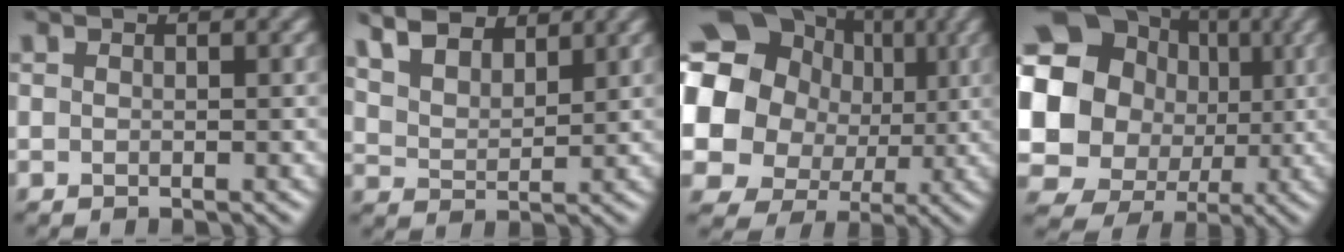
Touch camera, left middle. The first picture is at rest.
{"total": 7.2, "force": [5.7, 3.1, 3.1], "torque": [-0.086, 0.018, 0.094]}
{"total": 15.9, "force": [3.4, 13.8, 7.1], "torque": [-0.168, 0.020, 0.045]}
{"total": 13.5, "force": [2.2, 12.2, 5.5], "torque": [-0.147, 0.005, 0.030]}